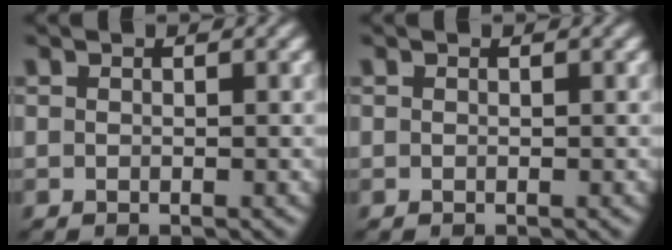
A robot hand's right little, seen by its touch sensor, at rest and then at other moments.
{"total": 0.0}